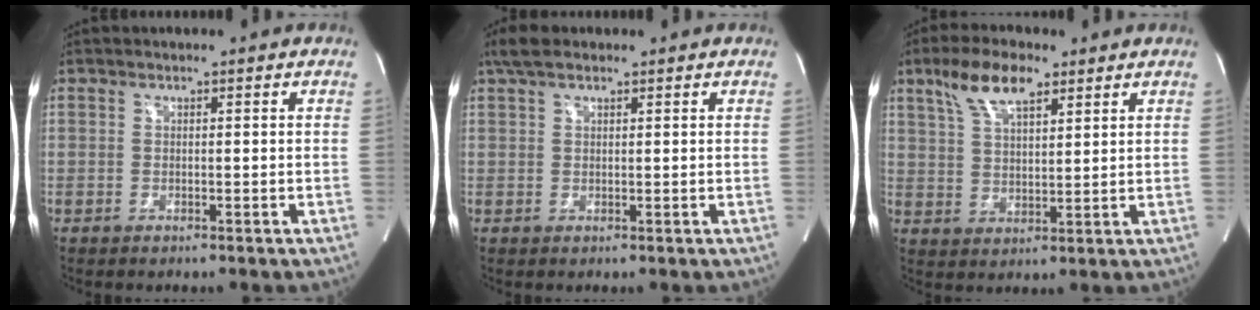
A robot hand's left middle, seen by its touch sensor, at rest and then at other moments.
{"total": 3.7, "force": [2.6, 1.4, 2.2], "torque": [-0.050, 0.023, 0.051]}
{"total": 8.5, "force": [5.3, 2.8, 5.9], "torque": [-0.121, 0.016, 0.103]}